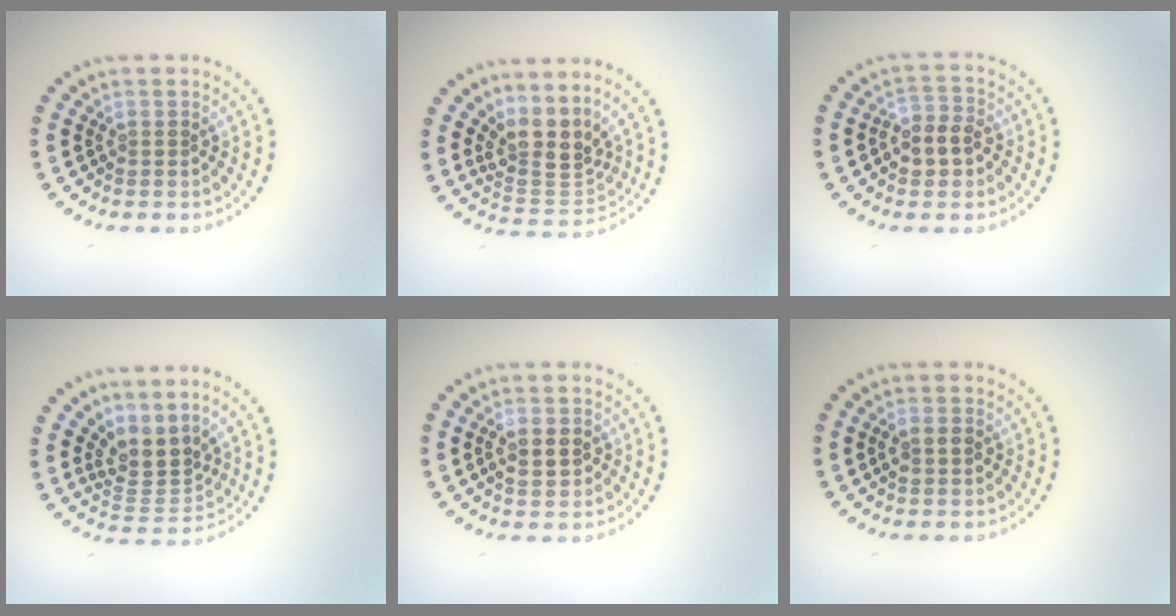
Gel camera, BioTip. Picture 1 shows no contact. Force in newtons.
{"total": 3.8, "press": 2.8, "slide": 2.5}
{"total": 3.2, "press": 3.0, "slide": 1.1}
{"total": 3.4, "press": 2.5, "slide": 2.3}
{"total": 2.8, "press": 2.8, "slide": 0.1}
{"total": 1.3, "press": 1.3, "slide": 0.1}